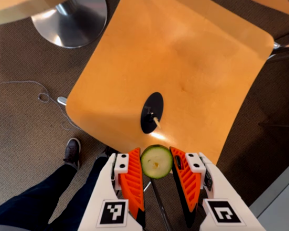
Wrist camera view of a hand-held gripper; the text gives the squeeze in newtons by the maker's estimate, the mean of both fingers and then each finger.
{"total": 10.1, "left": 10.2, "right": 10.1}